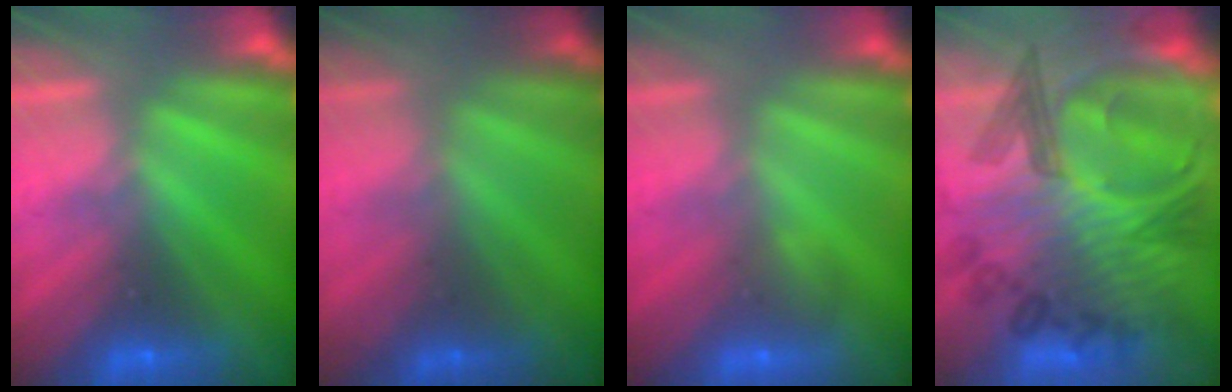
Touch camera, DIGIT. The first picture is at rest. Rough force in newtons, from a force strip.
{"total": 1.8}
{"total": 2.6}
{"total": 6.6}